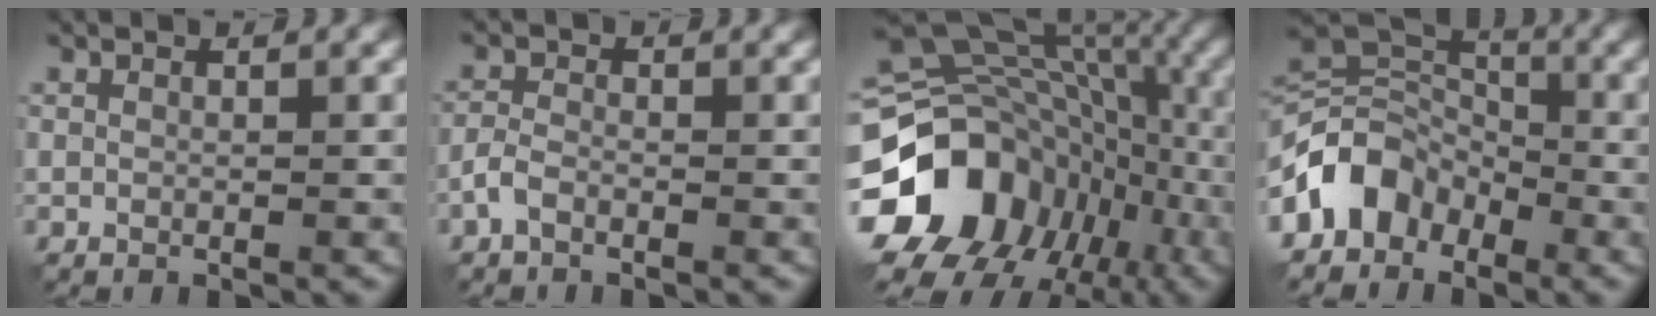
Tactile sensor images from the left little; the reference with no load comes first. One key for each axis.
{"total": 1.6, "fx": -1.1, "fy": 0.7, "fz": 0.9, "tx": -0.020, "ty": 0.003, "tz": -0.028}
{"total": 19.3, "fx": -6.6, "fy": 15.7, "fz": 9.2, "tx": -0.192, "ty": -0.015, "tz": -0.100}
{"total": 5.3, "fx": -3.2, "fy": 3.8, "fz": 1.7, "tx": -0.015, "ty": 0.007, "tz": -0.073}